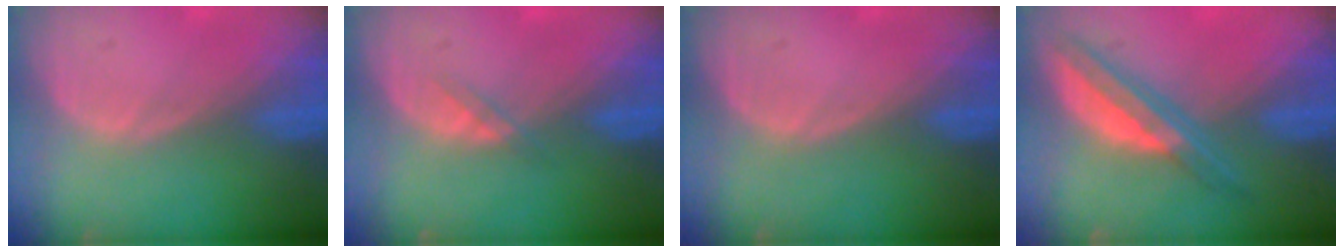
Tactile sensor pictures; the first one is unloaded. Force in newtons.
{"total": 1.3, "press": 1.3, "slide": 0.2}
{"total": 0.0}
{"total": 6.6, "press": 5.8, "slide": 3.1}